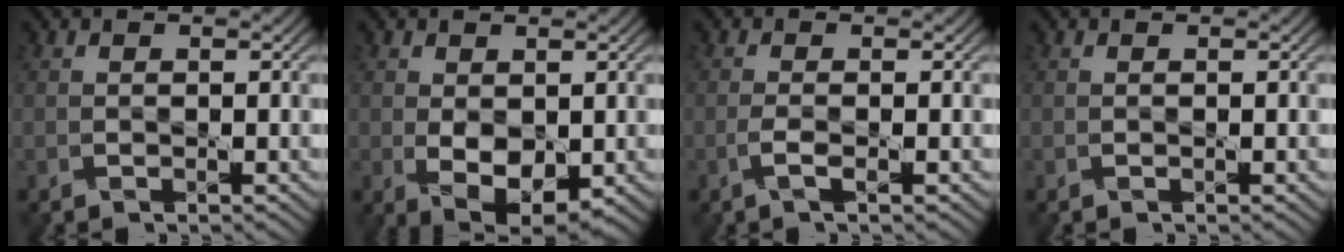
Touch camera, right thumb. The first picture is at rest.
{"total": 5.0, "force": [-0.3, 3.0, 4.0], "torque": [-0.082, -0.012, 0.002]}
{"total": 1.6, "force": [-0.7, 0.1, 1.4], "torque": [-0.038, 0.005, -0.019]}
{"total": 0.0}